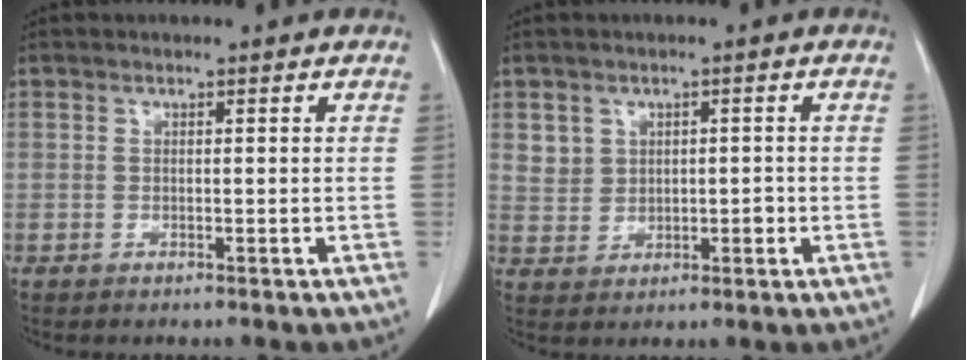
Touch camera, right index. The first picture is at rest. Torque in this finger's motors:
{"motor_torque": [-0.01, 0.09, 0.03, 0.03]}